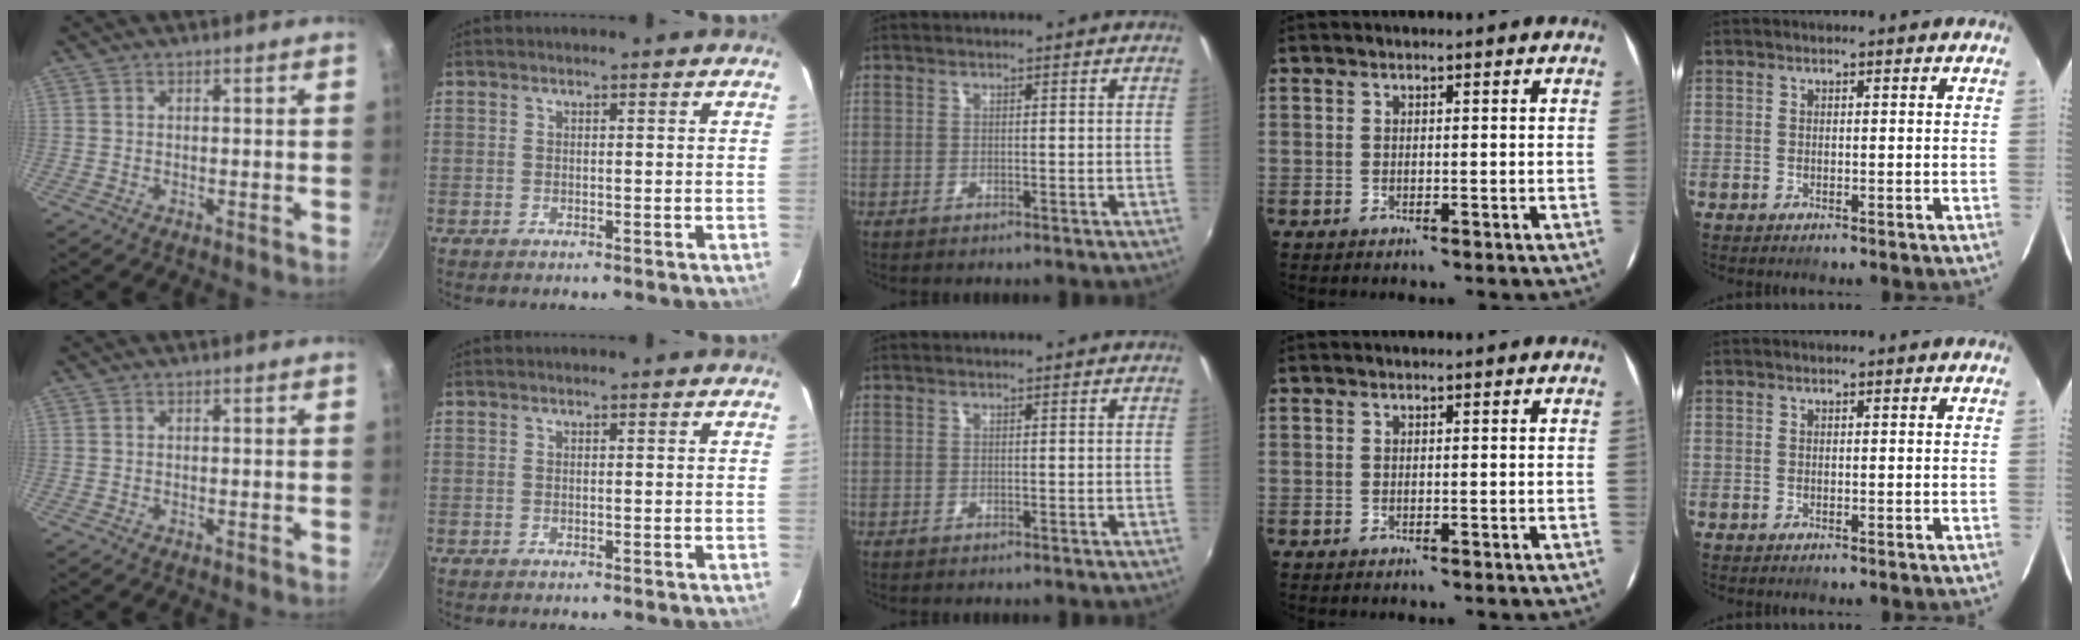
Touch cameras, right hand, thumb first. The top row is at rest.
{}